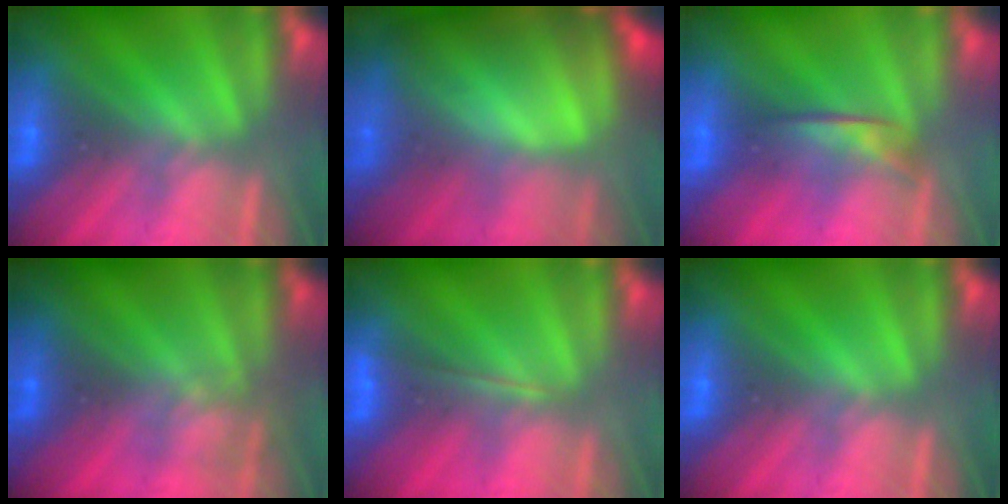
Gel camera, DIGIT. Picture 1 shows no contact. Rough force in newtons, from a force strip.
{"total": 9.4}
{"total": 1.9}
{"total": 2.5}
{"total": 1.8}
{"total": 0.0}